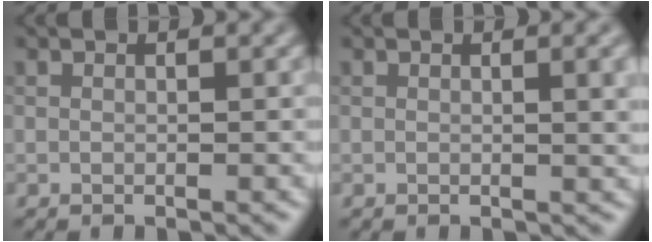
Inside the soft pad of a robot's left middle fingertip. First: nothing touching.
{"total": 3.1, "force": [0.6, 1.0, 2.9], "torque": [-0.028, 0.005, 0.006]}